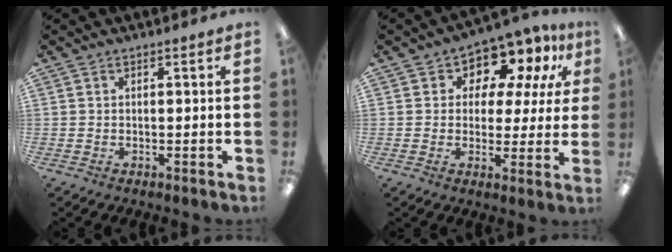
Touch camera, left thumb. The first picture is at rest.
{"total": 9.0, "force": [6.4, 5.3, 3.3], "torque": [-0.067, -0.051, 0.116]}